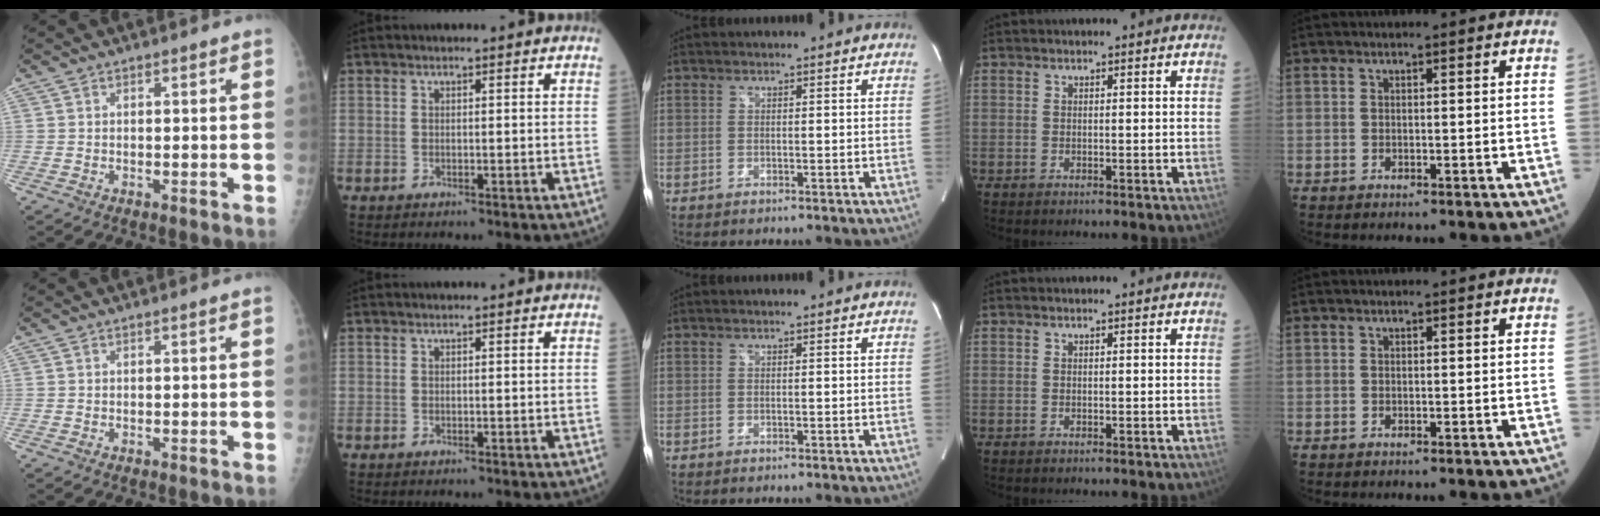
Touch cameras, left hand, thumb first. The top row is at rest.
{}